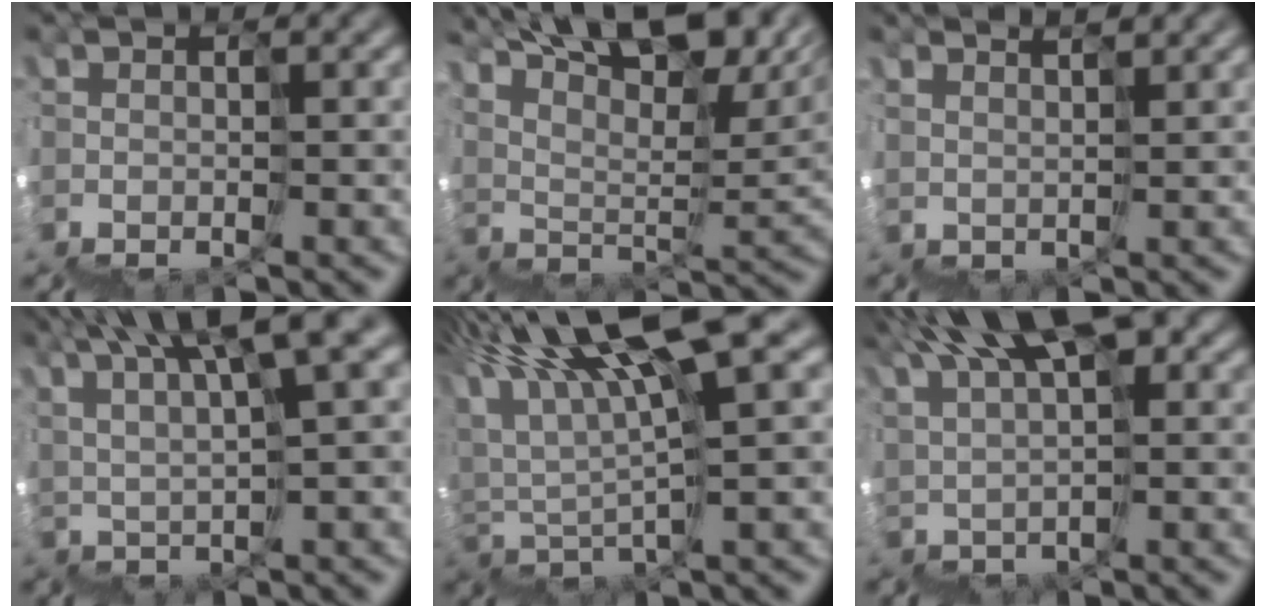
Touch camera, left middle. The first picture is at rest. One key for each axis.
{"total": 13.9, "fx": 12.8, "fy": 2.3, "fz": 5.1, "tx": -0.068, "ty": 0.069, "tz": 0.182}
{"total": 5.1, "fx": 5.1, "fy": 0.1, "fz": -0.5, "tx": 0.017, "ty": 0.052, "tz": 0.084}
{"total": 9.4, "fx": 7.4, "fy": 0.5, "fz": 5.8, "tx": -0.071, "ty": 0.061, "tz": 0.131}
{"total": 8.3, "fx": 6.5, "fy": -0.3, "fz": 5.1, "tx": -0.099, "ty": 0.045, "tz": 0.108}
{"total": 7.9, "fx": 6.6, "fy": 1.5, "fz": 4.2, "tx": -0.075, "ty": 0.047, "tz": 0.113}